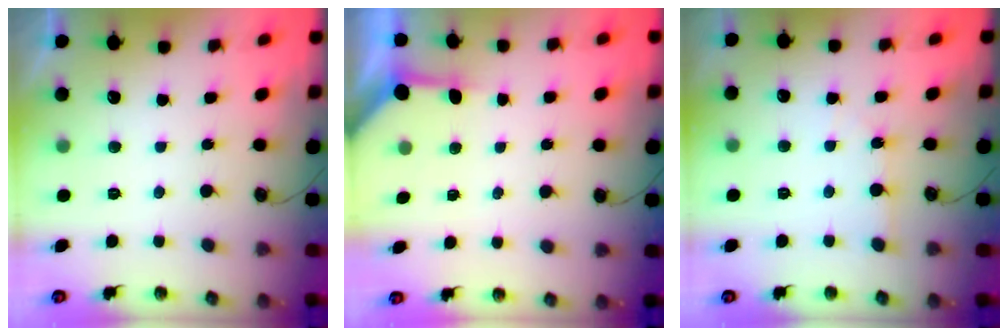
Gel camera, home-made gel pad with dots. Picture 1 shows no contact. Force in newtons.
{"total": 3.6, "press": 3.5, "slide": 0.5}
{"total": 2.0, "press": 2.0, "slide": 0.2}